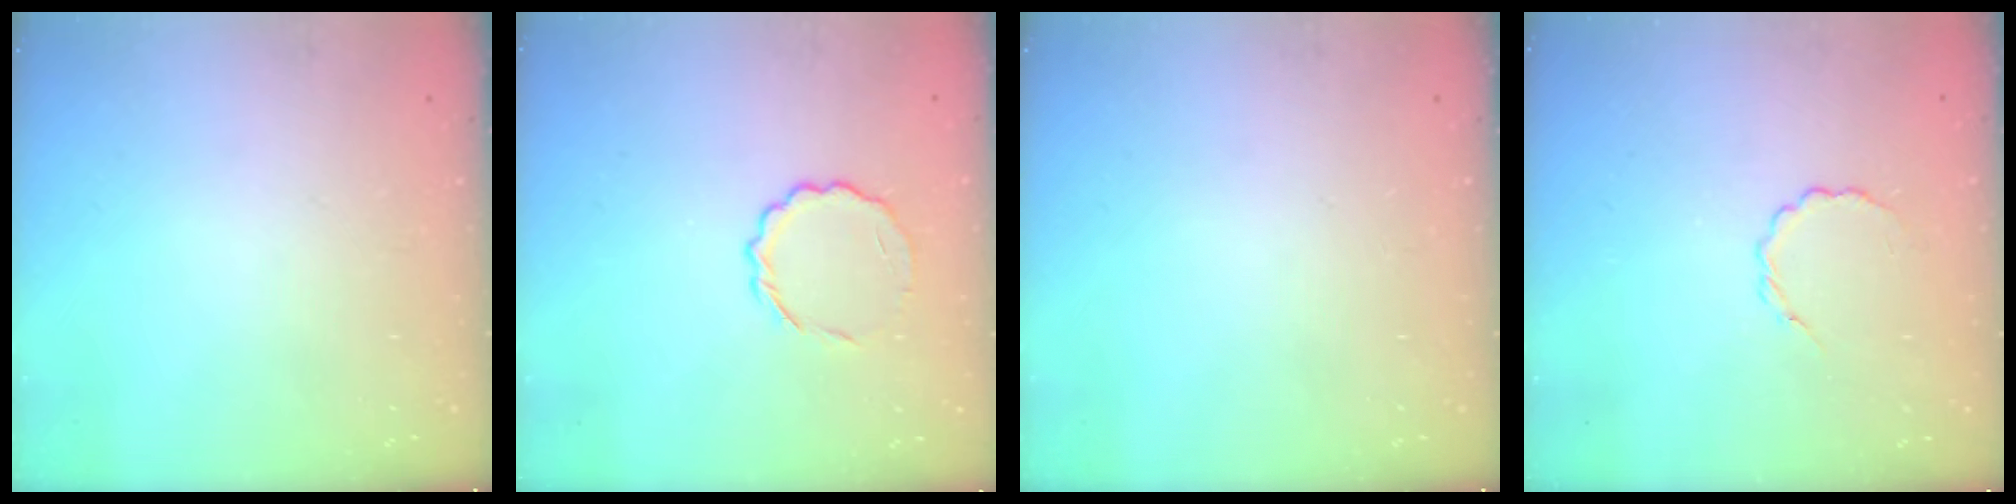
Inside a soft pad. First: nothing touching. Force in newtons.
{"total": 5.5, "press": 5.3, "slide": 1.6}
{"total": 0.0}
{"total": 2.9, "press": 2.7, "slide": 1.0}